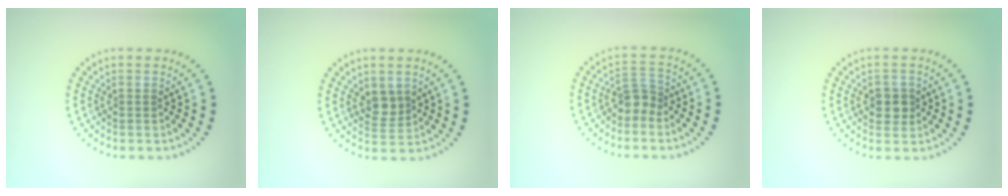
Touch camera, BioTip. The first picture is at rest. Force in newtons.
{"total": 2.1, "press": 1.9, "slide": 0.9}
{"total": 2.1, "press": 1.6, "slide": 1.4}
{"total": 2.0, "press": 2.0, "slide": 0.6}